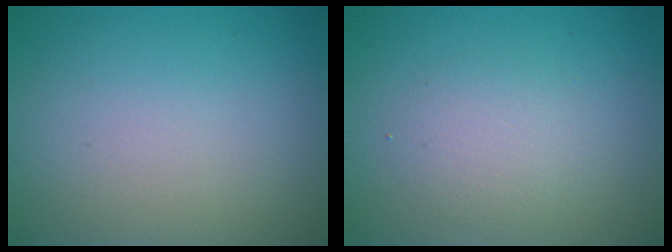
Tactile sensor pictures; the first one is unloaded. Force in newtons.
{"total": 2.2, "press": 2.2, "slide": 0.1}